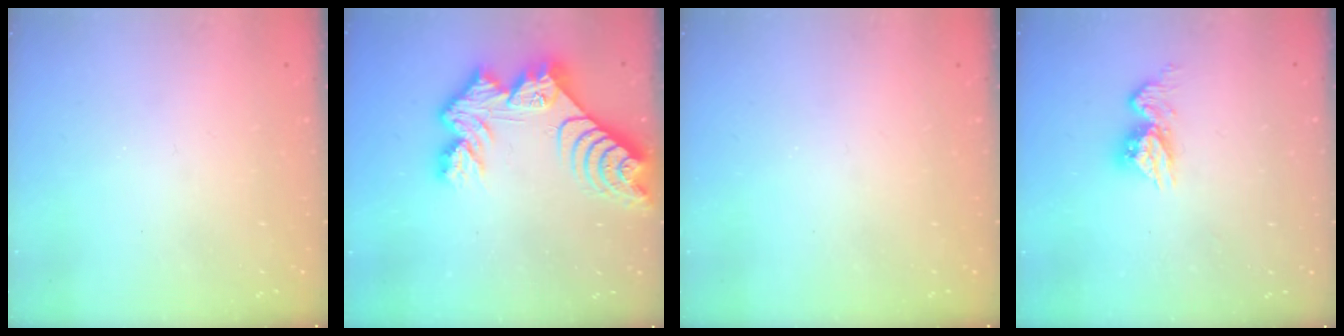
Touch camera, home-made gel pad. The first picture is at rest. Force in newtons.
{"total": 15.0, "press": 14.9, "slide": 1.4}
{"total": 0.0}
{"total": 9.3, "press": 9.3, "slide": 0.9}